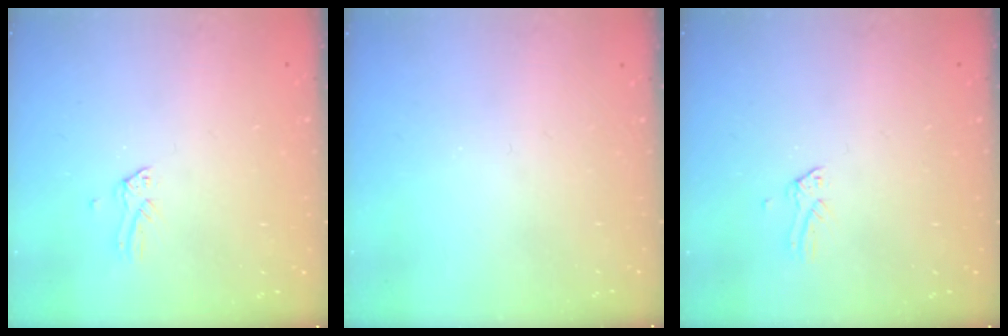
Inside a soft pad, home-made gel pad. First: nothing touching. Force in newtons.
{"total": 0.0}
{"total": 0.0}